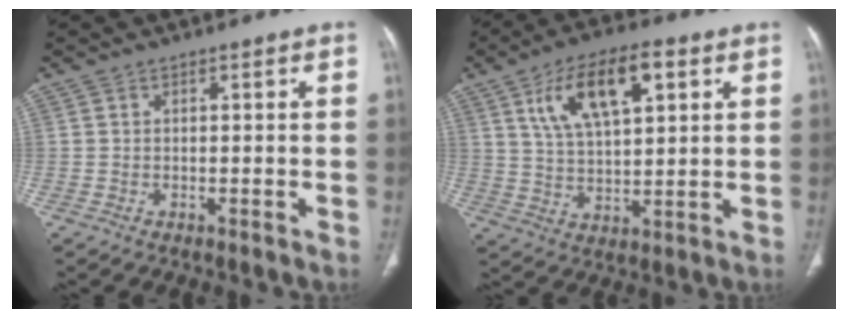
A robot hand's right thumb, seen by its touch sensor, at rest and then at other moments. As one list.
[{"total": 13.9, "force": [5.7, 6.1, 11.1], "torque": [-0.178, -0.005, 0.101]}]